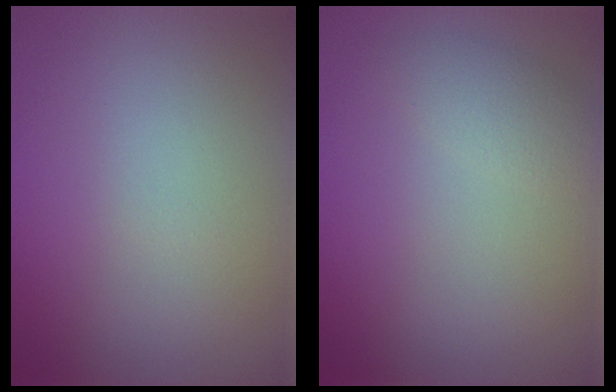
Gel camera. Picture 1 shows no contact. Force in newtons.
{"total": 1.8, "press": 1.8, "slide": 0.1}